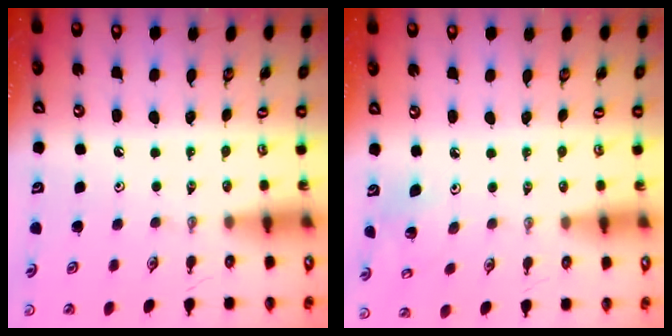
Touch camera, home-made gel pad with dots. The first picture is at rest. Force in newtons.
{"total": 4.2, "press": 3.6, "slide": 2.2}